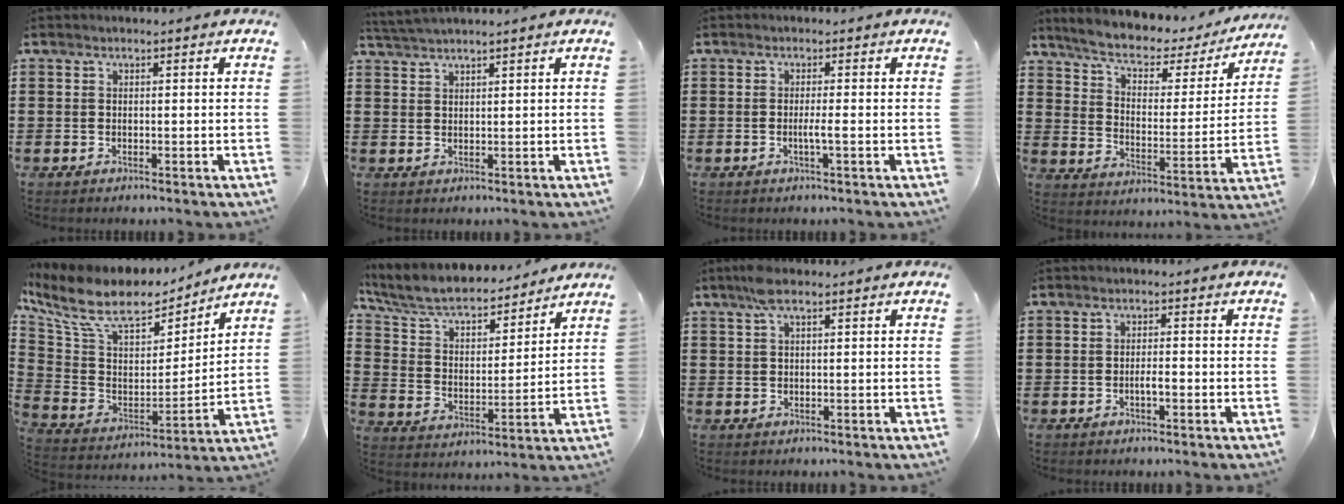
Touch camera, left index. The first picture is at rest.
{"total": 2.0, "force": [2.0, -0.4, 0.4], "torque": [-0.013, 0.000, 0.039]}
{"total": 2.0, "force": [-0.4, -0.1, 2.0], "torque": [-0.034, -0.002, -0.010]}
{"total": 5.6, "force": [4.1, 2.2, 3.1], "torque": [-0.072, -0.026, 0.064]}
{"total": 11.3, "force": [8.4, 4.4, 6.1], "torque": [-0.154, -0.045, 0.149]}
{"total": 7.1, "force": [6.4, 1.4, 2.7], "torque": [-0.081, -0.040, 0.107]}
{"total": 3.0, "force": [1.7, 0.7, 2.4], "torque": [-0.052, 0.006, 0.030]}
{"total": 2.0, "force": [-0.7, 0.5, 1.8], "torque": [-0.032, 0.003, -0.012]}